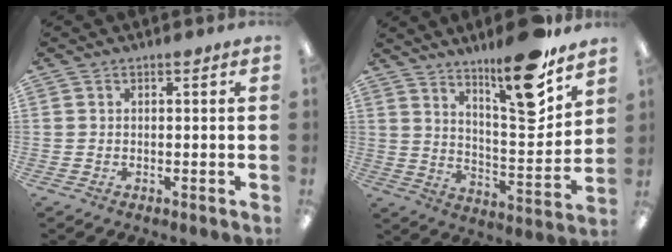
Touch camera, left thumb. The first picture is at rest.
{"total": 17.3, "force": [12.8, 3.3, 11.1], "torque": [-0.176, -0.089, 0.203]}